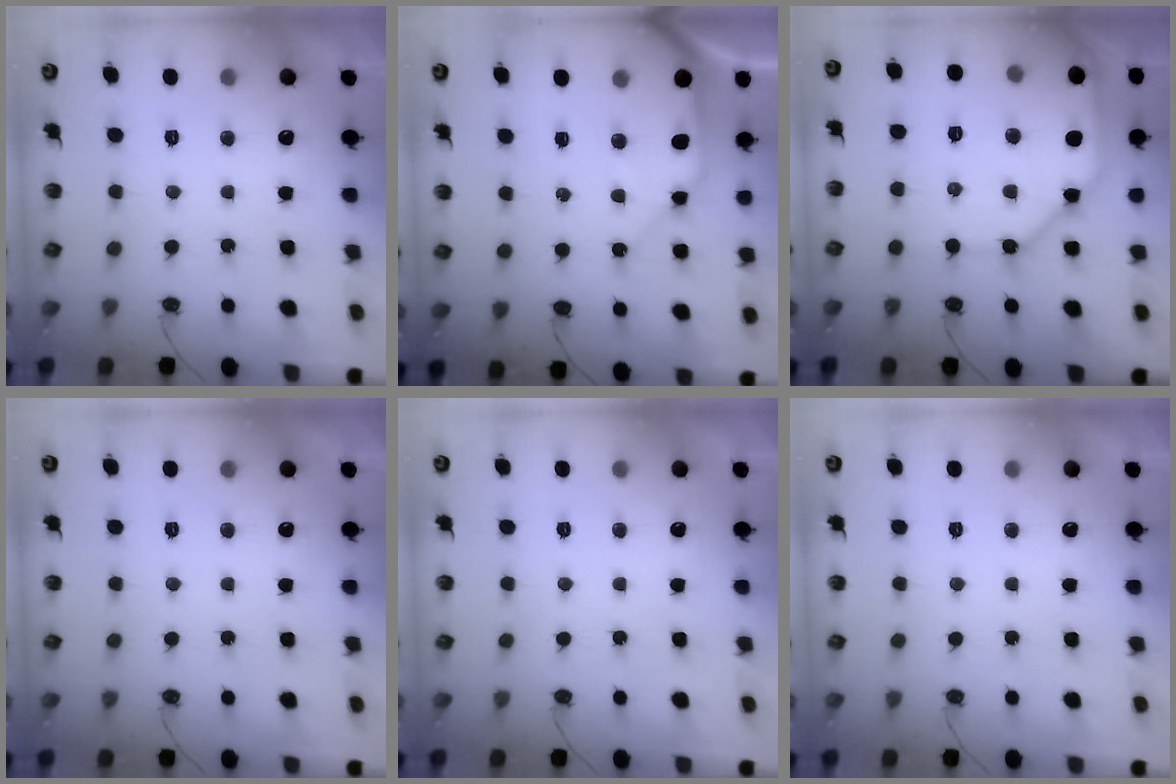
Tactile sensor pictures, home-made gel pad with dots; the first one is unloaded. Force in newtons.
{"total": 12.4, "press": 12.3, "slide": 1.9}
{"total": 13.4, "press": 13.3, "slide": 1.4}
{"total": 0.0}
{"total": 0.0}
{"total": 0.0}